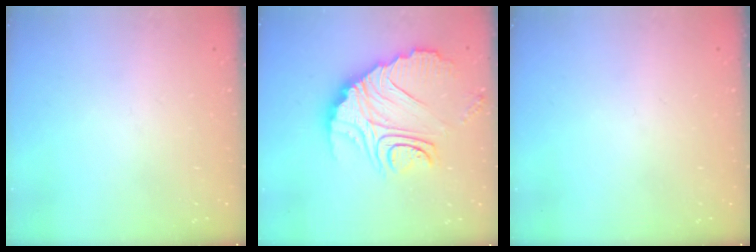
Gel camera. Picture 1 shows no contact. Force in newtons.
{"total": 18.9, "press": 18.8, "slide": 1.9}
{"total": 0.0}